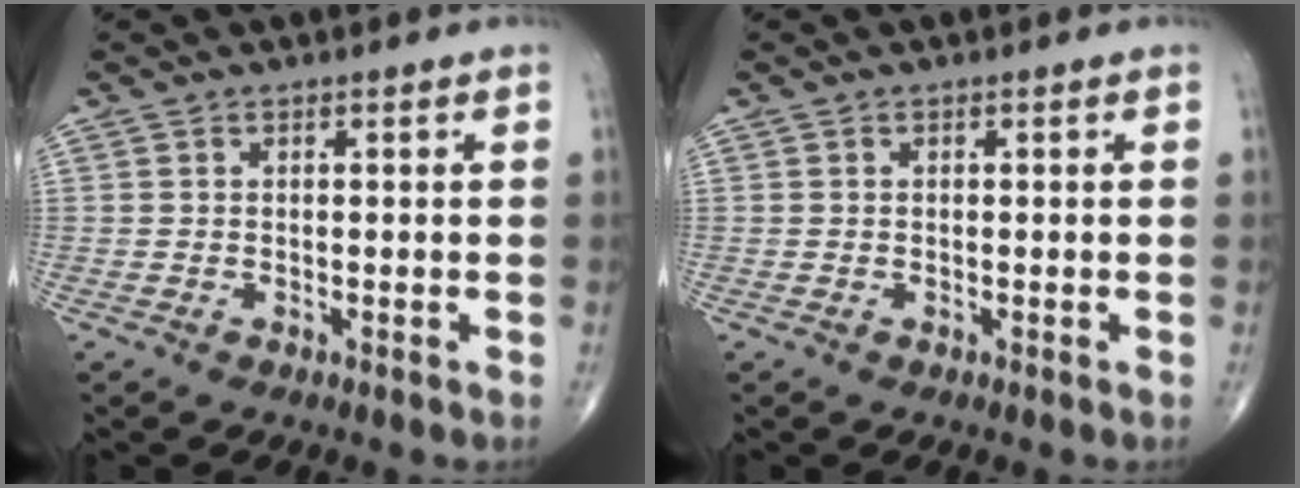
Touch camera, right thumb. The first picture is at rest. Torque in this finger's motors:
{"motor_torque": [0.13, 0.02, 0.42, 0.07, -0.04]}